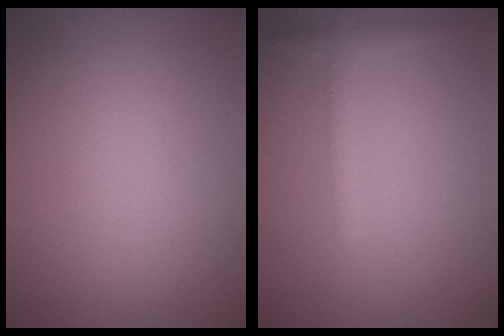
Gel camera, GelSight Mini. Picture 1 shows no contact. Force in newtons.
{"total": 1.4, "press": 1.4, "slide": 0.1}